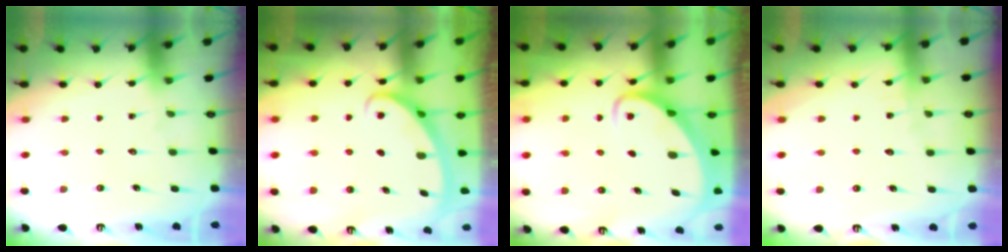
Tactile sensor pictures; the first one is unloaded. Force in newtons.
{"total": 3.0, "press": 3.0, "slide": 0.4}
{"total": 2.8, "press": 2.8, "slide": 0.3}
{"total": 2.7, "press": 2.7, "slide": 0.3}